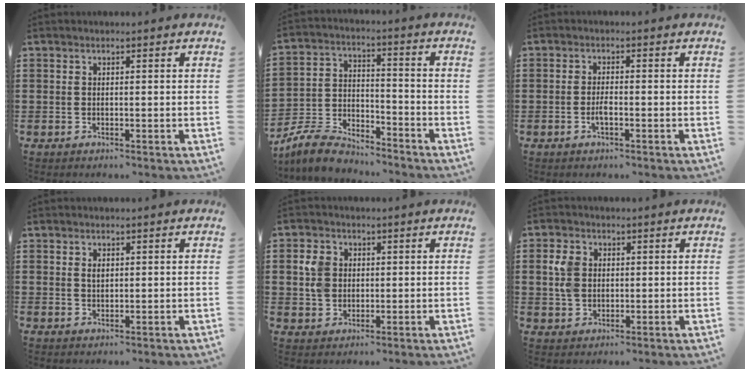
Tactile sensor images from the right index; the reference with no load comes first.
{"total": 6.9, "force": [-6.6, 1.6, 1.5], "torque": [-0.039, 0.012, -0.129]}
{"total": 2.0, "force": [-0.9, 0.4, 1.8], "torque": [-0.040, -0.003, -0.018]}
{"total": 1.3, "force": [0.5, 0.8, 0.9], "torque": [-0.020, 0.005, 0.008]}
{"total": 4.4, "force": [0.8, 3.8, 2.0], "torque": [-0.051, 0.015, 0.013]}
{"total": 4.0, "force": [0.8, 3.2, 2.3], "torque": [-0.061, 0.012, 0.010]}